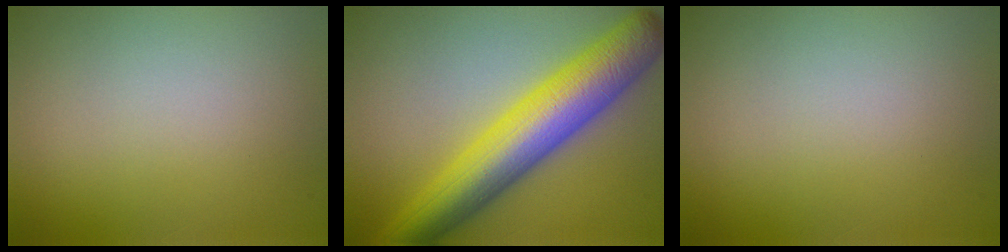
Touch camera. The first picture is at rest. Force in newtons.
{"total": 9.6, "press": 9.6, "slide": 0.1}
{"total": 0.0}